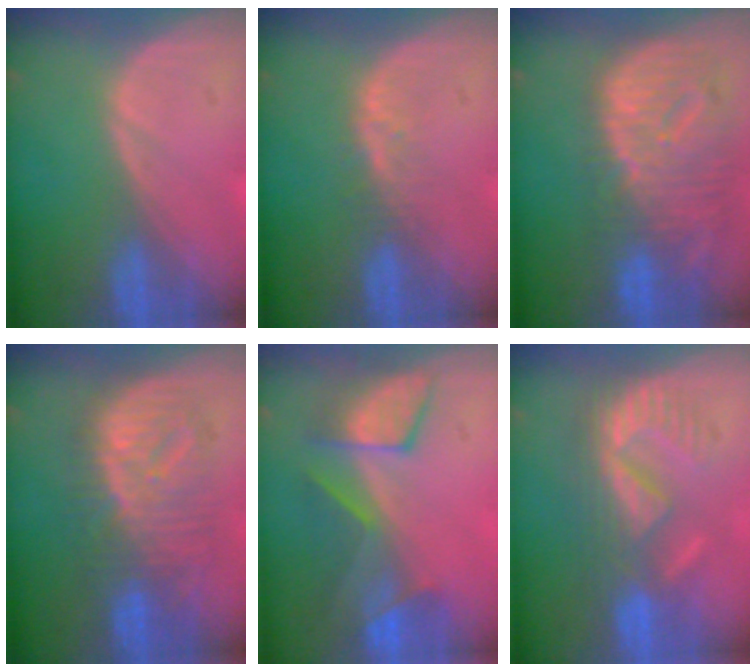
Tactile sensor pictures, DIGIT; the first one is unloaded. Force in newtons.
{"total": 2.5, "press": 2.4, "slide": 0.2}
{"total": 12.5, "press": 10.8, "slide": 6.4}
{"total": 9.6, "press": 9.6, "slide": 0.5}
{"total": 7.8, "press": 7.6, "slide": 1.9}
{"total": 8.9, "press": 8.2, "slide": 3.6}